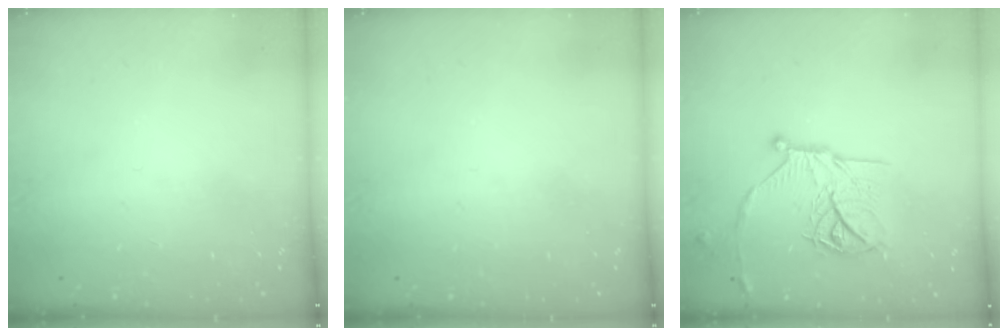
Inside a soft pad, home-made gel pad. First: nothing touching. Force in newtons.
{"total": 0.0}
{"total": 17.0, "press": 17.0, "slide": 1.0}